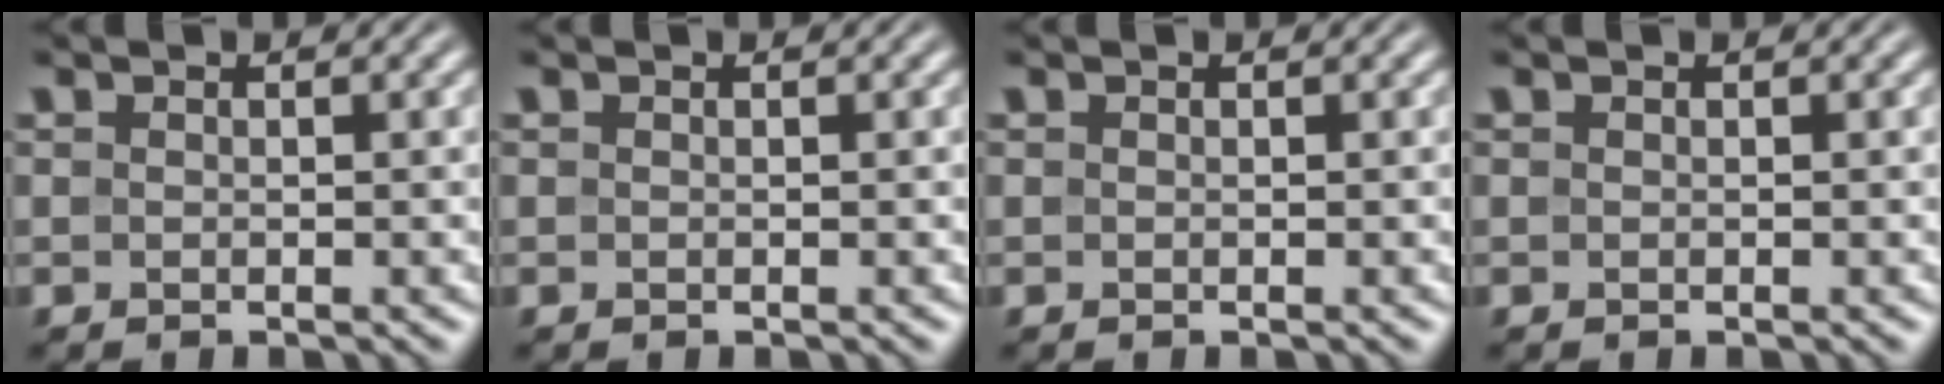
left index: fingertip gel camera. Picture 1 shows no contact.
{"total": 0.0}
{"total": 0.0}
{"total": 0.0}